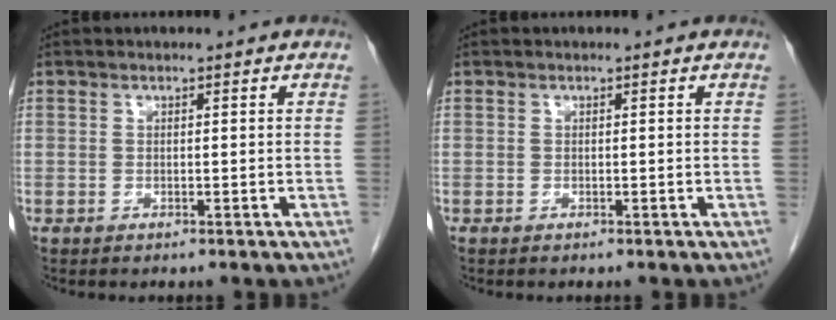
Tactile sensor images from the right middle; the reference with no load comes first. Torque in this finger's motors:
{"motor_torque": [0.66, -0.53, 0.19, 0.00]}